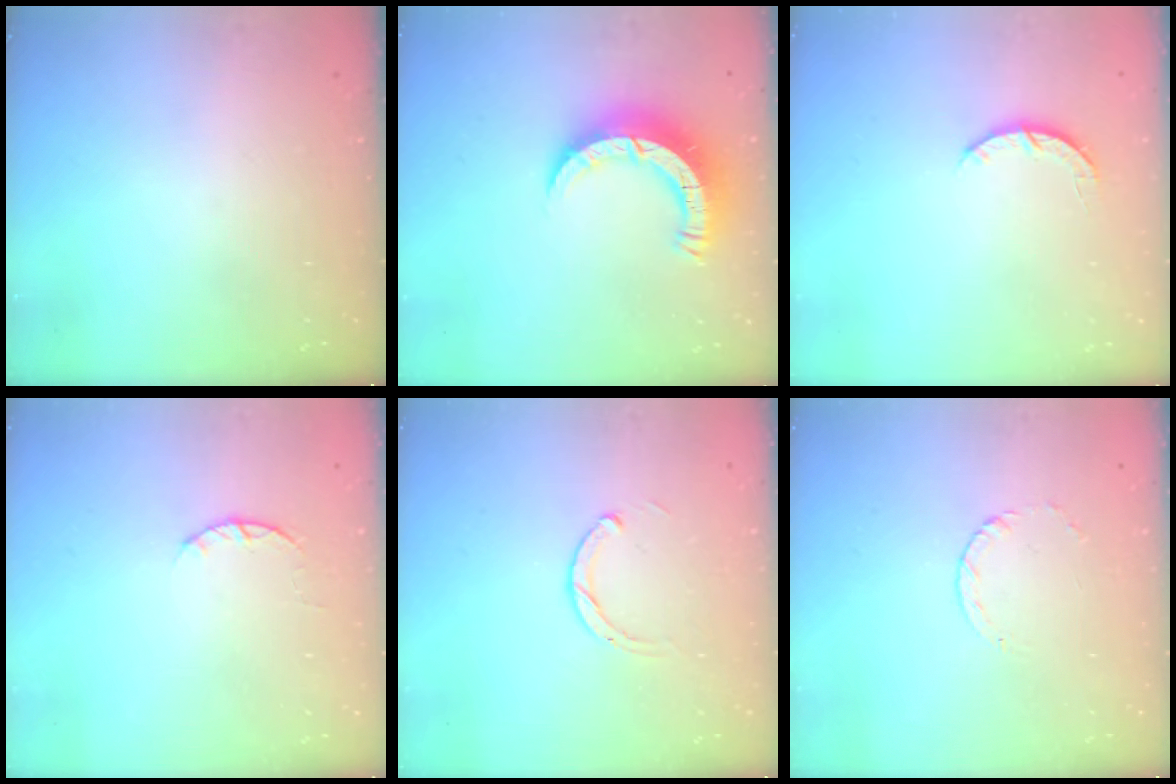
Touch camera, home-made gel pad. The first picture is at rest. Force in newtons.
{"total": 10.6, "press": 10.5, "slide": 1.4}
{"total": 3.7, "press": 3.7, "slide": 0.4}
{"total": 2.3, "press": 2.3, "slide": 0.4}
{"total": 2.3, "press": 2.3, "slide": 0.3}
{"total": 2.4, "press": 2.4, "slide": 0.3}